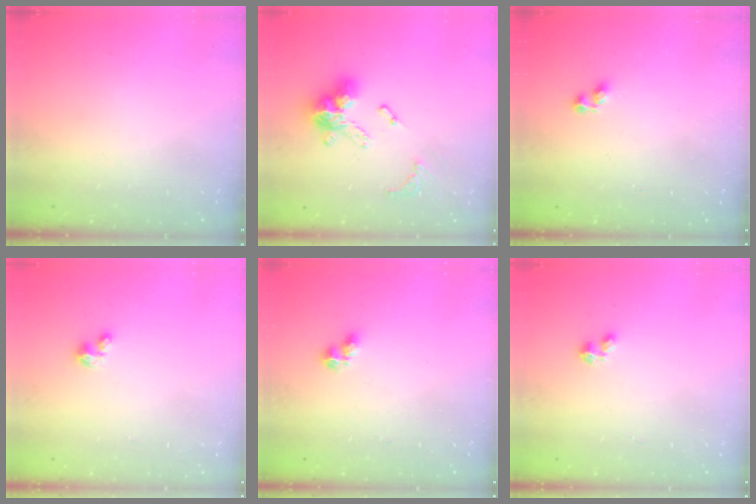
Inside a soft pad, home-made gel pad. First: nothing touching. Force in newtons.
{"total": 14.6, "press": 14.6, "slide": 1.6}
{"total": 1.9, "press": 1.9, "slide": 0.3}
{"total": 2.5, "press": 2.5, "slide": 0.3}
{"total": 2.9, "press": 2.9, "slide": 0.3}
{"total": 1.8, "press": 1.8, "slide": 0.4}